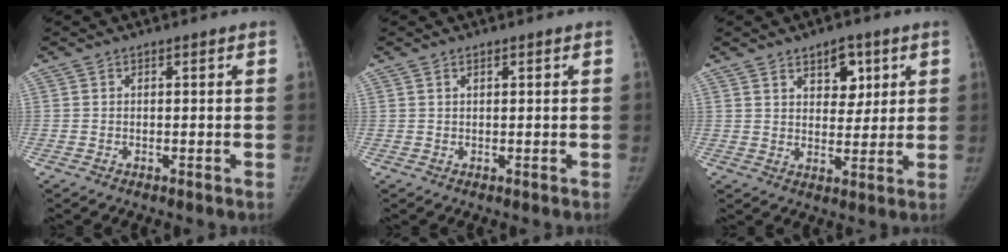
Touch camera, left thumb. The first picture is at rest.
{"total": 0.5, "force": [0.4, 0.2, 0.3], "torque": [-0.005, 0.001, 0.006]}
{"total": 6.9, "force": [3.4, 4.2, 4.2], "torque": [-0.027, -0.020, 0.051]}